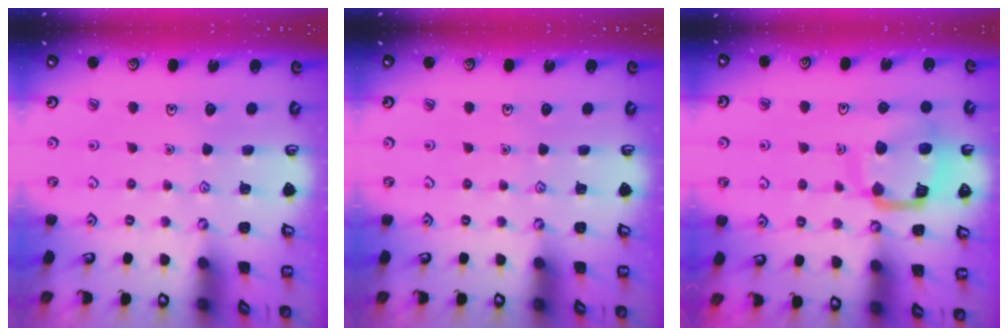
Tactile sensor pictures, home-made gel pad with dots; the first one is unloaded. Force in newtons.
{"total": 0.0}
{"total": 13.7, "press": 13.7, "slide": 1.4}